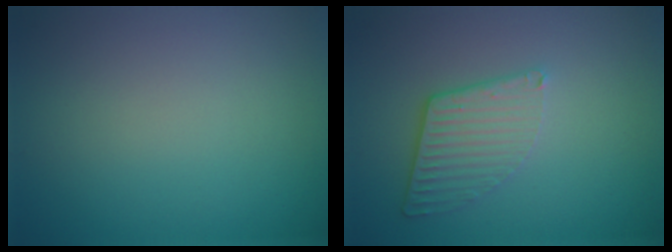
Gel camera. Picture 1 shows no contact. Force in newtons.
{"total": 3.2, "press": 2.7, "slide": 1.6}